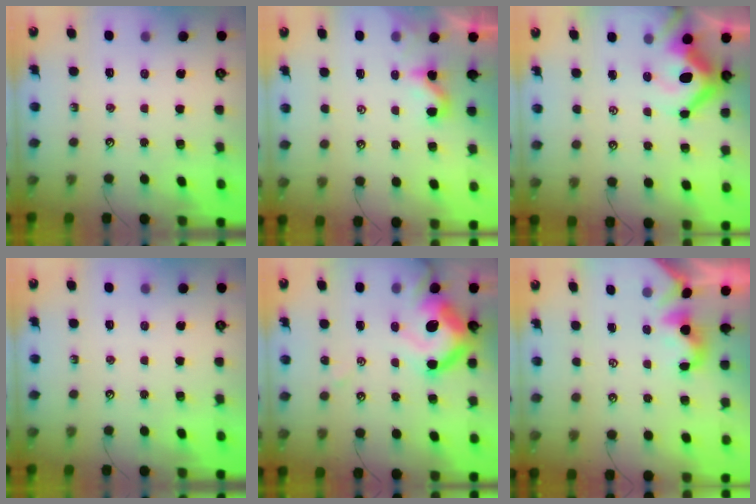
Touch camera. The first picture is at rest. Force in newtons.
{"total": 2.3, "press": 2.3, "slide": 0.2}
{"total": 11.2, "press": 11.1, "slide": 1.8}
{"total": 0.0}
{"total": 16.5, "press": 16.3, "slide": 2.2}
{"total": 2.1, "press": 2.0, "slide": 0.4}